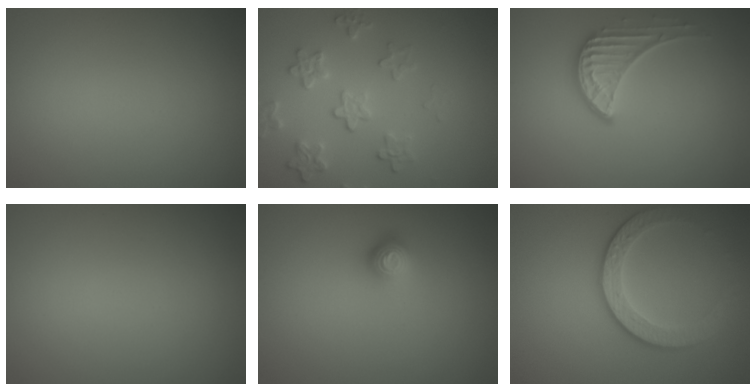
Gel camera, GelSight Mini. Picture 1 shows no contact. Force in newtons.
{"total": 3.4, "press": 2.9, "slide": 1.8}
{"total": 2.7, "press": 2.2, "slide": 1.6}
{"total": 0.0}
{"total": 1.8, "press": 1.3, "slide": 1.2}
{"total": 3.7, "press": 3.2, "slide": 2.0}